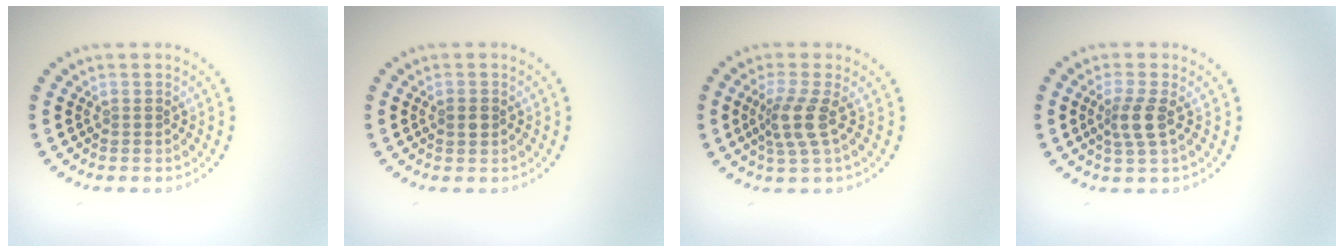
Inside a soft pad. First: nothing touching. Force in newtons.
{"total": 1.5, "press": 1.5, "slide": 0.1}
{"total": 3.0, "press": 2.3, "slide": 1.9}
{"total": 2.4, "press": 1.9, "slide": 1.4}